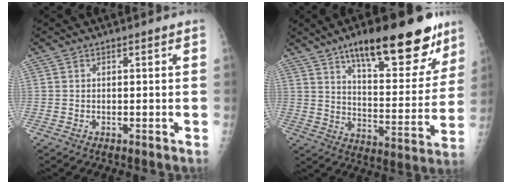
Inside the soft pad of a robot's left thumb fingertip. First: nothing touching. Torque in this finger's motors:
{"motor_torque": [0.43, 0.53, 1.45, -1.32, 0.20]}